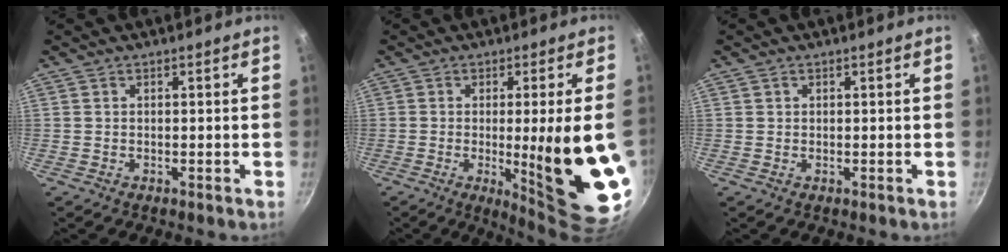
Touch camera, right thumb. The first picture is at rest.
{"total": 17.2, "force": [-2.3, 1.9, 17.0], "torque": [-0.229, -0.018, -0.016]}
{"total": 0.5, "force": [0.2, 0.5, 0.1], "torque": [0.000, 0.002, 0.002]}